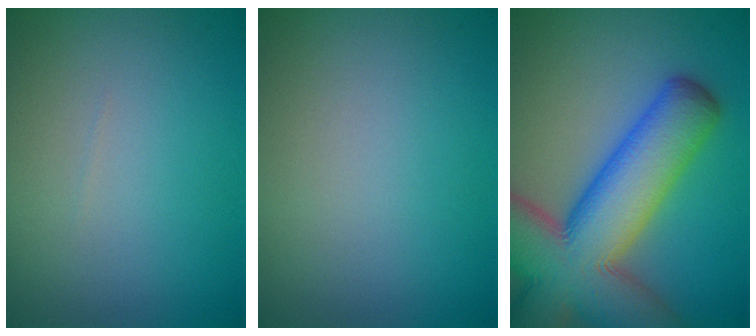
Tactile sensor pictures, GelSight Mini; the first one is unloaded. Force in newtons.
{"total": 0.0}
{"total": 14.2, "press": 14.2, "slide": 0.7}